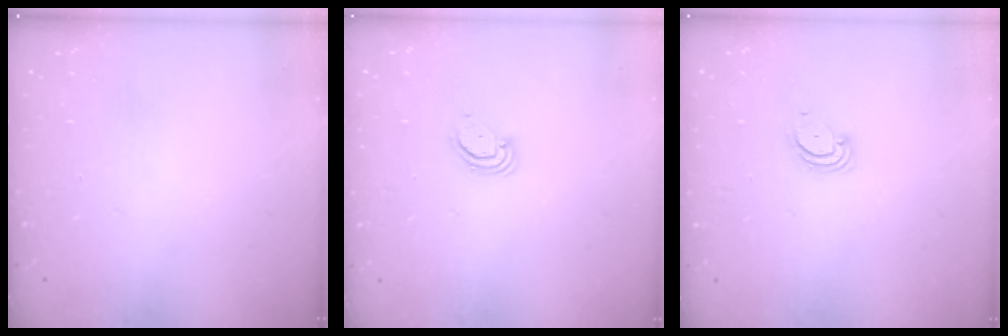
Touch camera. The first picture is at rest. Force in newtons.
{"total": 2.8, "press": 2.8, "slide": 0.3}
{"total": 3.1, "press": 3.1, "slide": 0.3}